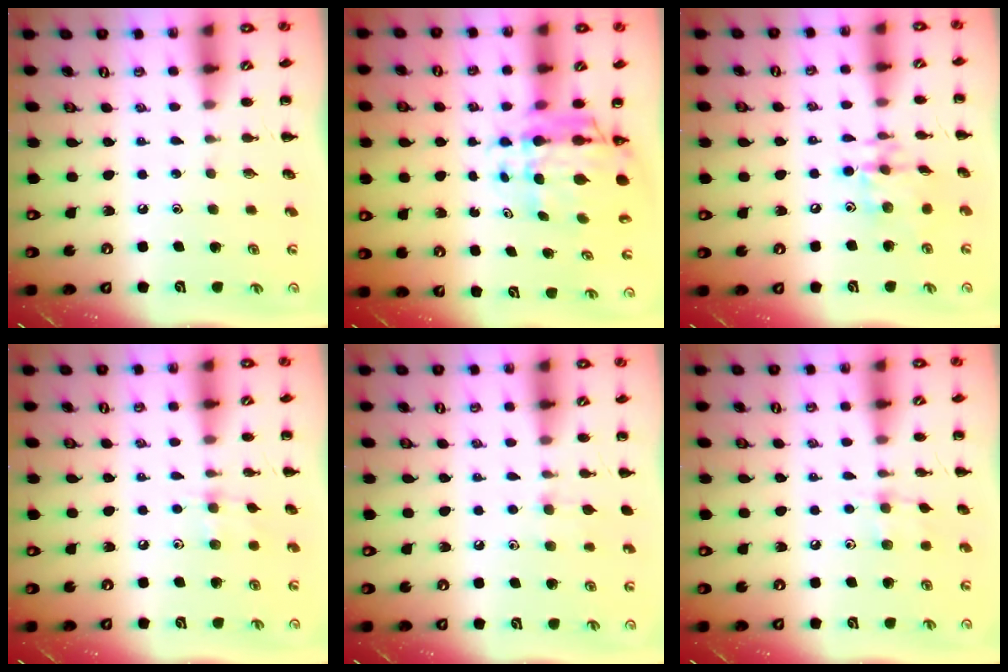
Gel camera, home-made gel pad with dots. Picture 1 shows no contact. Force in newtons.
{"total": 8.1, "press": 7.8, "slide": 2.4}
{"total": 11.4, "press": 11.4, "slide": 1.4}
{"total": 5.6, "press": 5.5, "slide": 1.1}
{"total": 6.1, "press": 5.7, "slide": 2.3}
{"total": 6.7, "press": 6.5, "slide": 1.8}